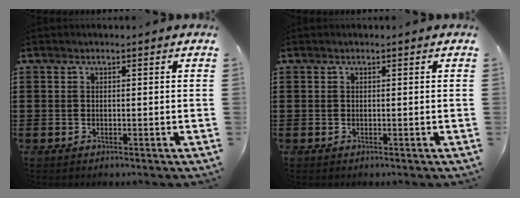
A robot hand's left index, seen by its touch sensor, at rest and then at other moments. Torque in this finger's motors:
{"motor_torque": [0.02, 0.03, 0.00, 0.01]}